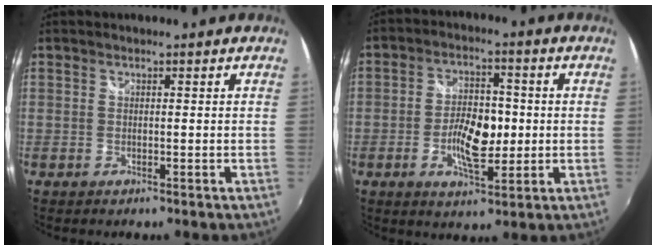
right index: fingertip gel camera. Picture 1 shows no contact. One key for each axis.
{"total": 8.9, "fx": -1.5, "fy": 4.2, "fz": 7.7, "tx": -0.146, "ty": 0.003, "tz": -0.025}